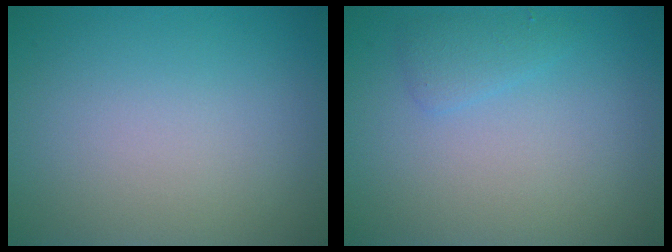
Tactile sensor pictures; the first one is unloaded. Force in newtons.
{"total": 1.4, "press": 1.4, "slide": 0.1}